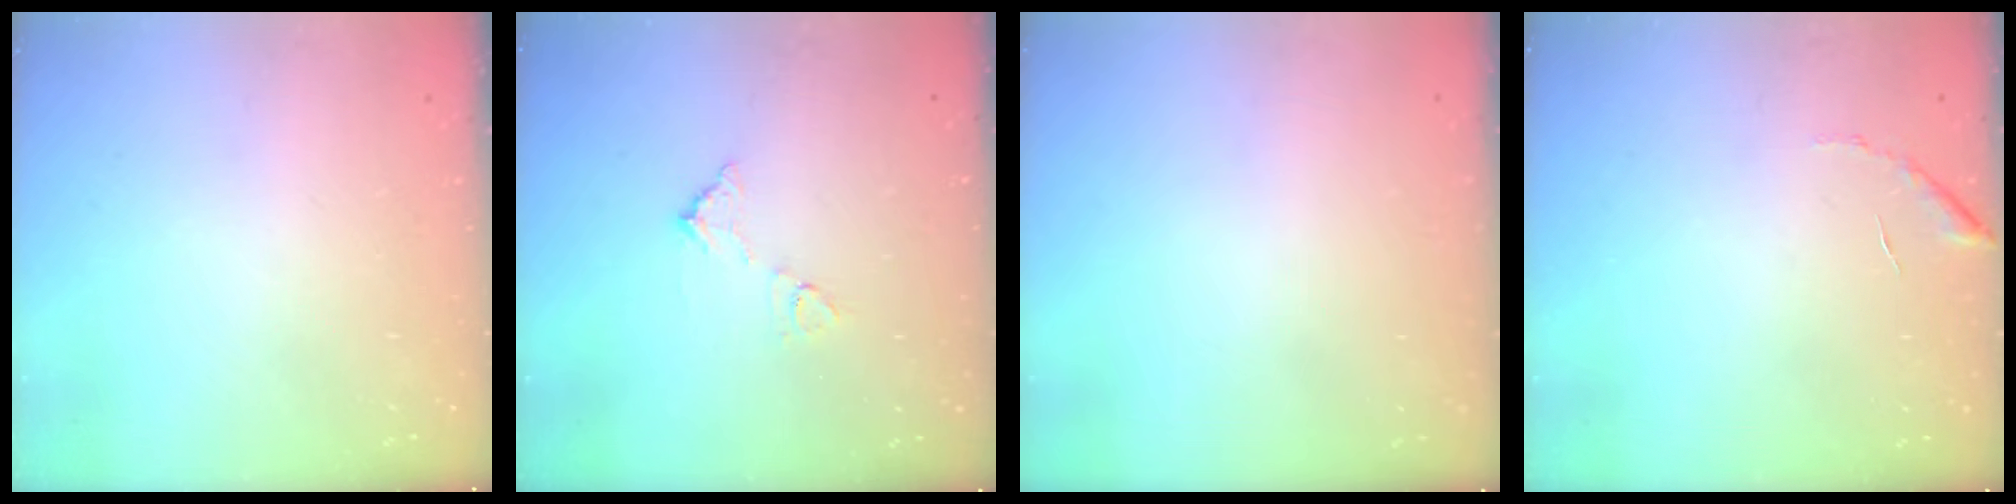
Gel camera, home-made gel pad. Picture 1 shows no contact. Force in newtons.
{"total": 6.3, "press": 6.3, "slide": 0.3}
{"total": 3.0, "press": 3.0, "slide": 0.1}
{"total": 6.2, "press": 6.2, "slide": 0.2}